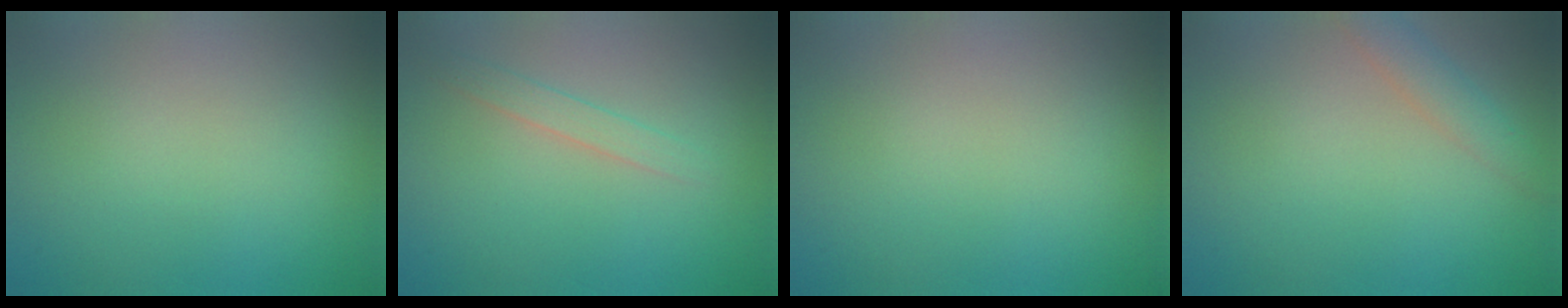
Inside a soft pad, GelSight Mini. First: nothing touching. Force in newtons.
{"total": 1.4, "press": 1.3, "slide": 0.1}
{"total": 0.0}
{"total": 2.1, "press": 2.1, "slide": 0.2}